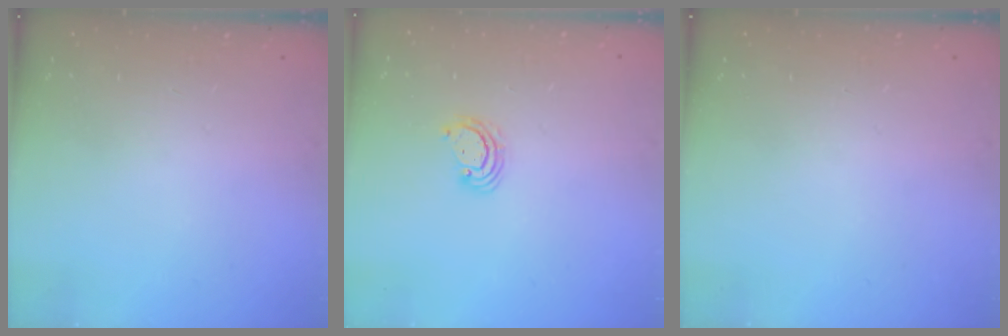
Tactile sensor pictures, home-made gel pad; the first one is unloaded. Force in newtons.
{"total": 3.6, "press": 3.6, "slide": 0.4}
{"total": 0.0}